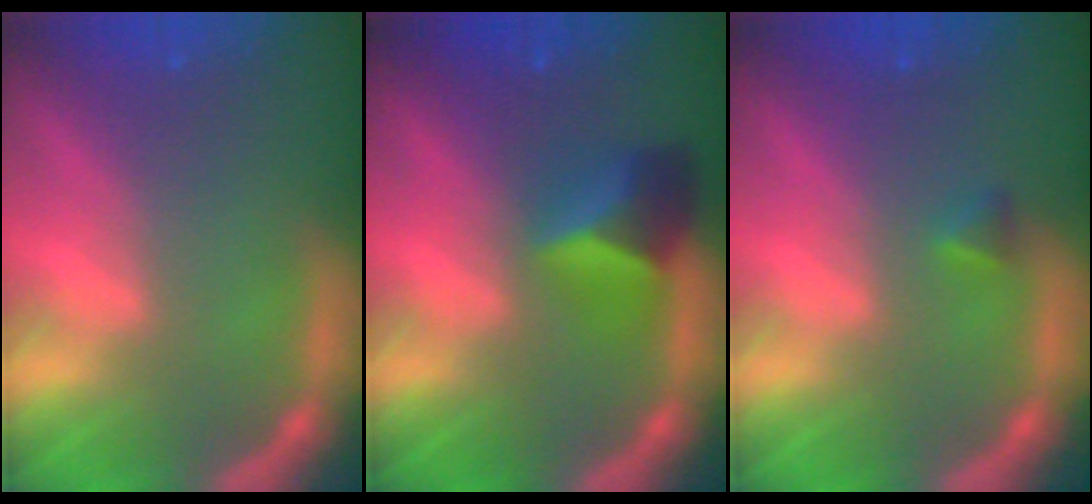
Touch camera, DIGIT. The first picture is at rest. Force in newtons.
{"total": 4.0}
{"total": 0.9}